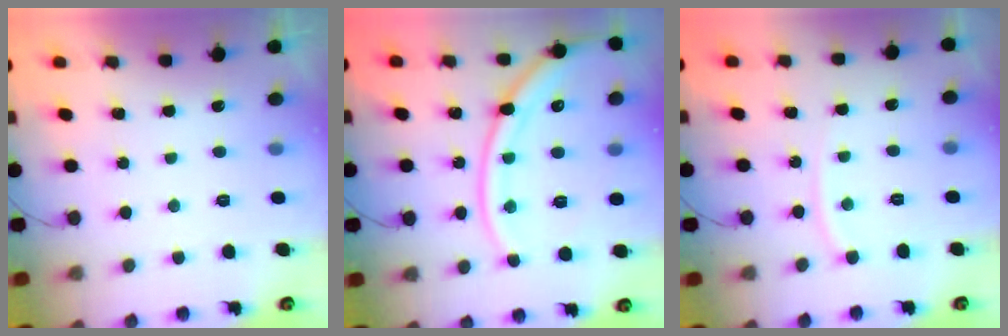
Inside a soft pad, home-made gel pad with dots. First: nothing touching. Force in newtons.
{"total": 16.7, "press": 16.6, "slide": 1.8}
{"total": 5.7, "press": 5.6, "slide": 0.8}